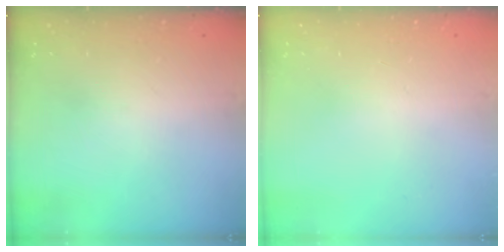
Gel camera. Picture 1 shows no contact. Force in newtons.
{"total": 0.0}